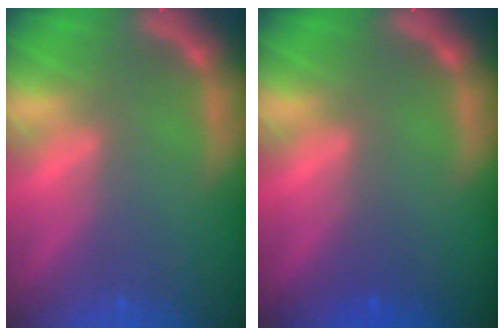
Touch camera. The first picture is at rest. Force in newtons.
{"total": 0.9}